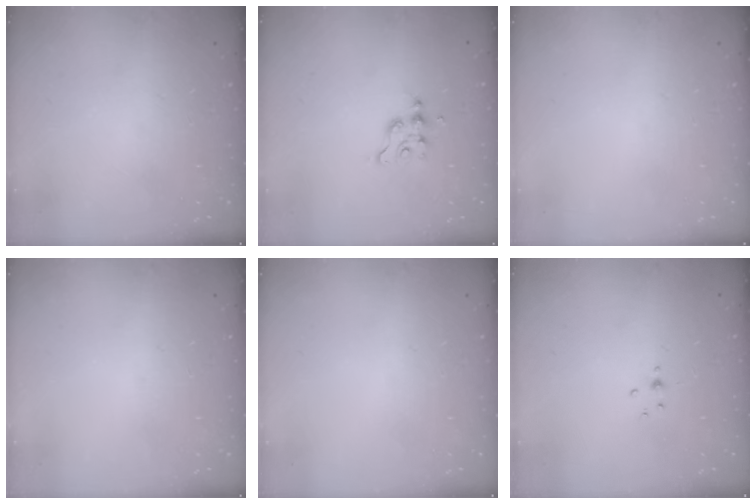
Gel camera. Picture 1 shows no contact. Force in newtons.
{"total": 2.8, "press": 2.8, "slide": 0.2}
{"total": 0.0}
{"total": 0.0}
{"total": 0.0}
{"total": 2.3, "press": 1.9, "slide": 1.3}